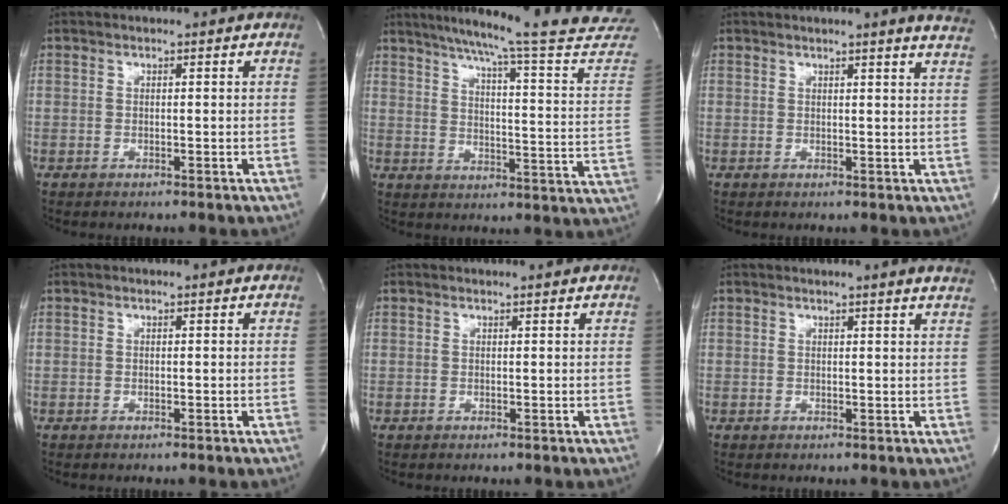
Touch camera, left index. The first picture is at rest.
{"total": 25.6, "force": [22.9, -1.2, 11.5], "torque": [-0.172, -0.090, 0.278]}
{"total": 6.2, "force": [5.4, -0.8, 2.8], "torque": [-0.032, -0.018, 0.039]}
{"total": 0.0}
{"total": 1.8, "force": [1.8, -0.1, 0.3], "torque": [-0.012, 0.006, 0.020]}
{"total": 3.6, "force": [3.2, -0.6, 1.5], "torque": [-0.024, -0.008, 0.023]}